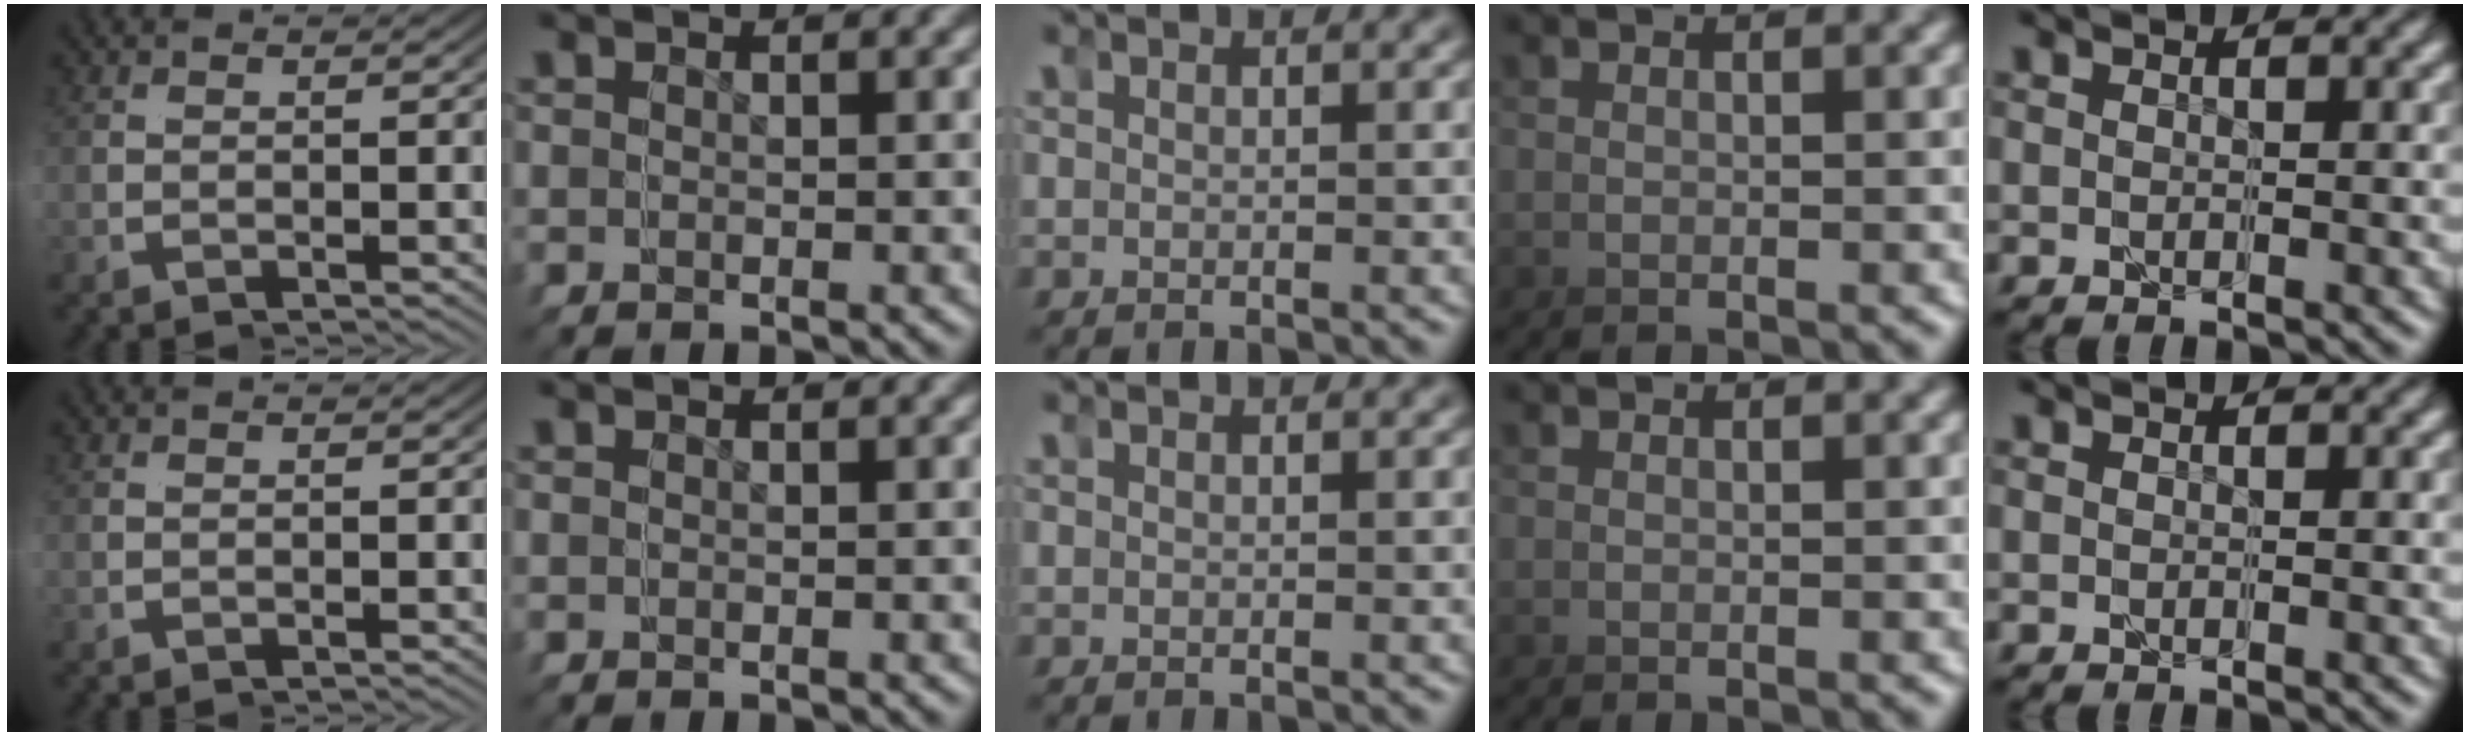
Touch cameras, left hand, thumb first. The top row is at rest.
{}